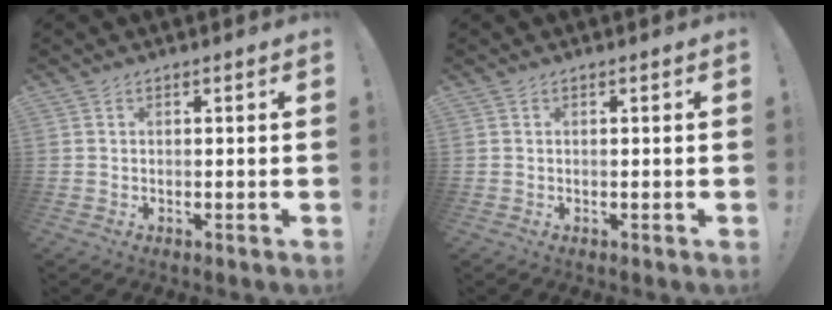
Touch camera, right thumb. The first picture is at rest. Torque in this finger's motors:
{"motor_torque": [-0.19, -0.05, 0.32, -0.19, 0.03]}